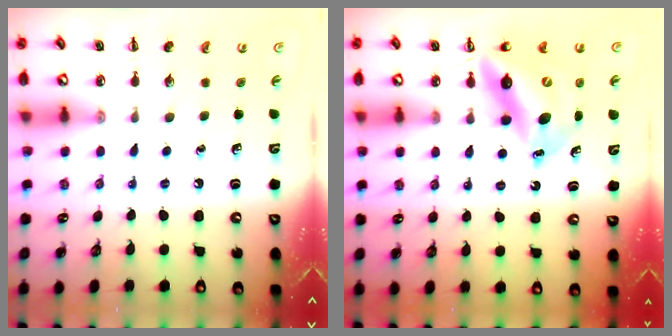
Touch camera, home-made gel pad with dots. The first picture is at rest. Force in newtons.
{"total": 13.7, "press": 13.1, "slide": 4.2}